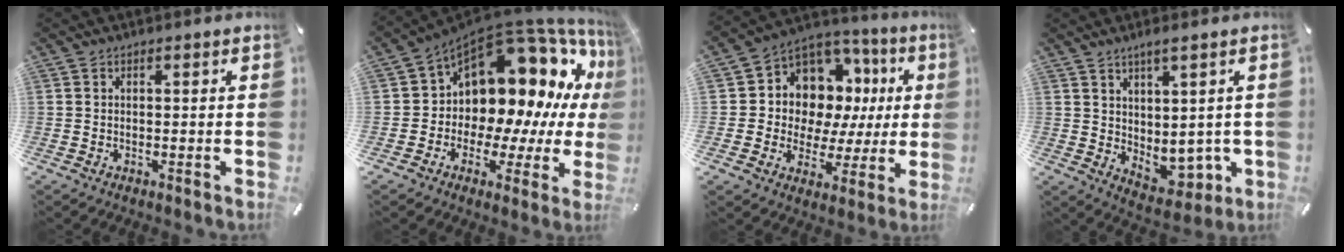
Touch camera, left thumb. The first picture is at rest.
{"total": 16.3, "force": [7.5, 10.4, 10.1], "torque": [-0.144, -0.083, 0.132]}
{"total": 10.1, "force": [3.6, 9.0, 2.8], "torque": [-0.048, -0.054, 0.075]}
{"total": 6.9, "force": [2.3, 4.1, 5.1], "torque": [-0.064, -0.022, 0.049]}